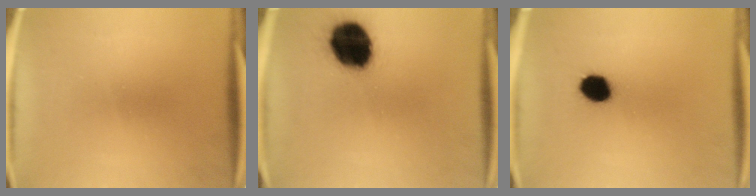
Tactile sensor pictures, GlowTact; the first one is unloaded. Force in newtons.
{"total": 18.2}
{"total": 7.0}